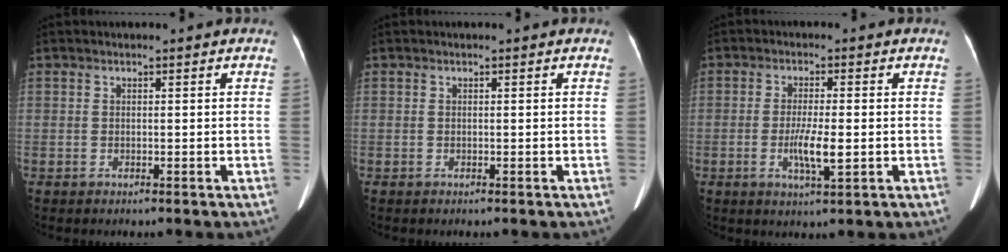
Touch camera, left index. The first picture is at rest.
{"total": 0.0}
{"total": 5.0, "force": [-1.0, 0.7, 4.9], "torque": [-0.096, -0.008, -0.016]}